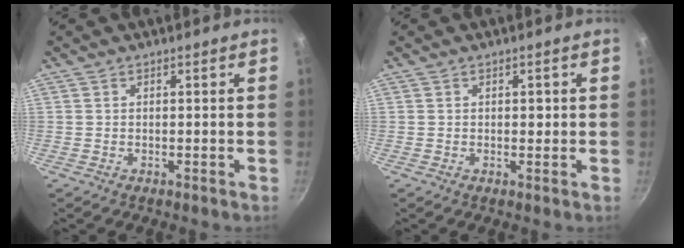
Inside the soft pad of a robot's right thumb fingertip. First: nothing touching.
{"total": 1.0, "force": [0.2, 0.6, 0.7], "torque": [-0.004, 0.002, 0.004]}